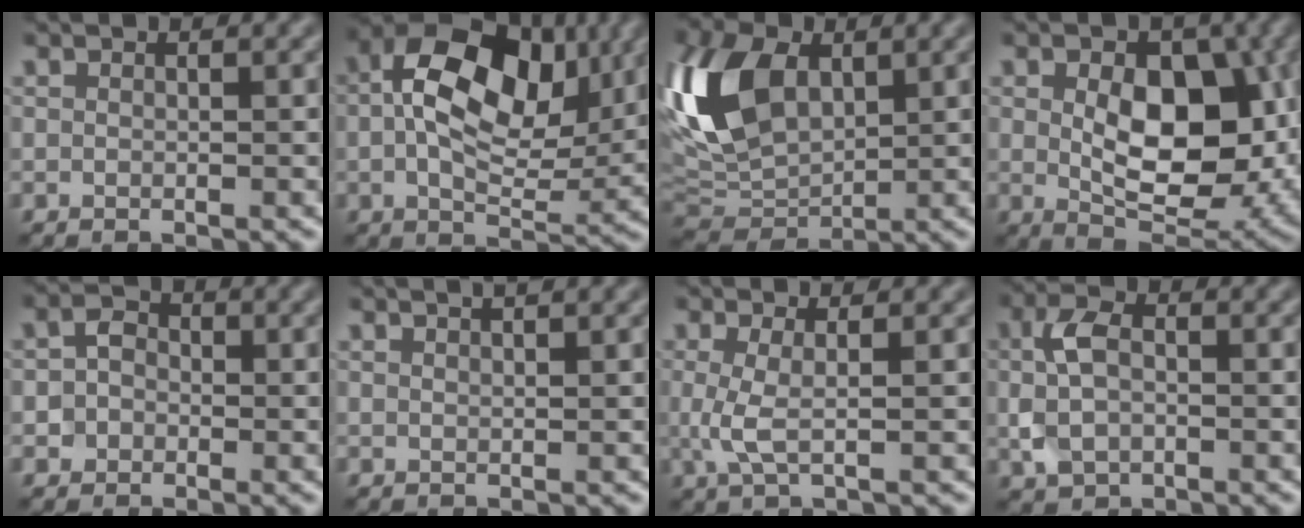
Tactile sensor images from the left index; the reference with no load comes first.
{"total": 11.4, "force": [2.1, 6.8, 8.9], "torque": [-0.148, 0.009, 0.028]}
{"total": 10.6, "force": [2.2, 6.8, 7.9], "torque": [-0.195, 0.015, 0.031]}
{"total": 10.0, "force": [0.3, 6.0, 7.9], "torque": [-0.120, -0.011, 0.011]}
{"total": 2.0, "force": [-0.4, 1.8, 0.9], "torque": [-0.009, 0.004, -0.013]}
{"total": 2.1, "force": [1.5, 0.7, 1.3], "torque": [0.001, 0.002, 0.003]}
{"total": 2.4, "force": [0.1, 0.6, 2.3], "torque": [-0.056, -0.002, 0.001]}
{"total": 4.2, "force": [0.0, 2.9, 3.0], "torque": [-0.065, 0.001, -0.003]}